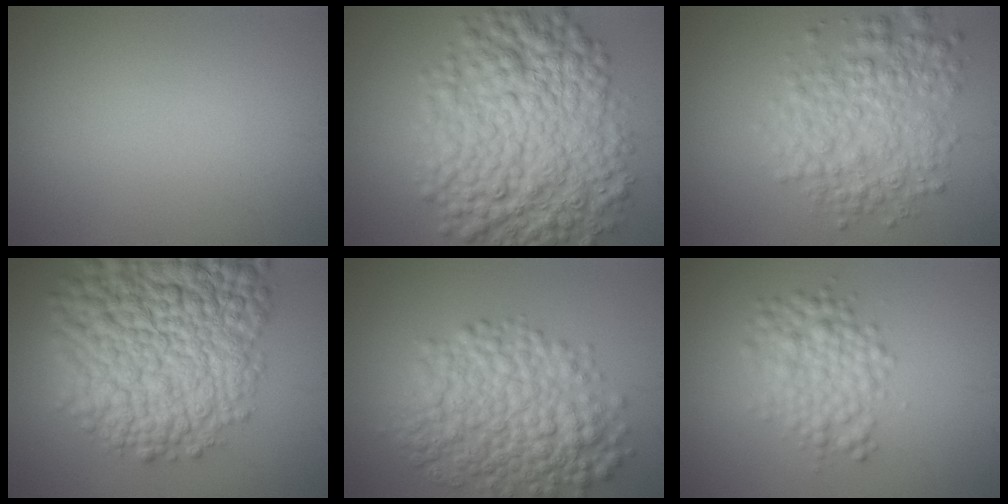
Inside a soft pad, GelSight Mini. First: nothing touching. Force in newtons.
{"total": 11.3, "press": 11.3, "slide": 0.1}
{"total": 5.7, "press": 5.7, "slide": 0.1}
{"total": 15.3, "press": 15.3, "slide": 0.7}
{"total": 8.6, "press": 8.6, "slide": 0.0}
{"total": 4.0, "press": 4.0, "slide": 0.1}